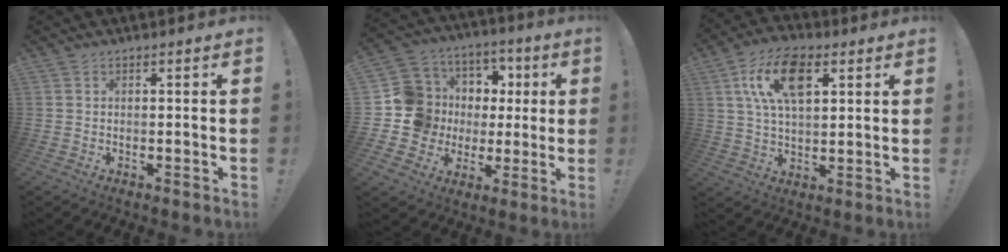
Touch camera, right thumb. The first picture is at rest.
{"total": 15.0, "force": [0.3, 14.2, 4.9], "torque": [-0.067, 0.004, 0.048]}
{"total": 15.2, "force": [5.5, 8.3, 11.4], "torque": [-0.194, 0.004, 0.101]}